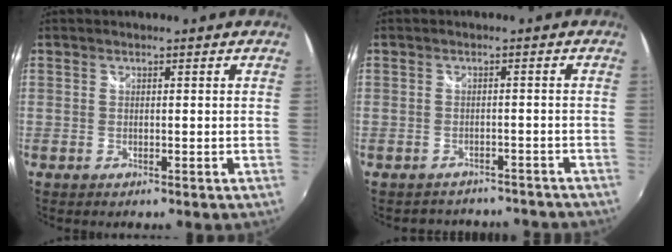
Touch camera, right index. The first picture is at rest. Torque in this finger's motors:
{"motor_torque": [0.01, 0.01, -0.01, 0.00]}